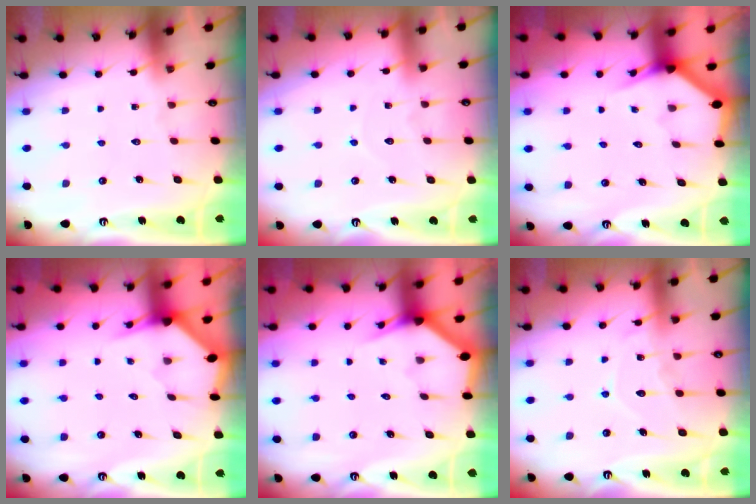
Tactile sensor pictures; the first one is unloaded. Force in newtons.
{"total": 2.8, "press": 2.8, "slide": 0.3}
{"total": 3.1, "press": 3.1, "slide": 0.1}
{"total": 2.9, "press": 2.9, "slide": 0.2}
{"total": 2.7, "press": 2.7, "slide": 0.1}
{"total": 10.7, "press": 10.6, "slide": 0.9}